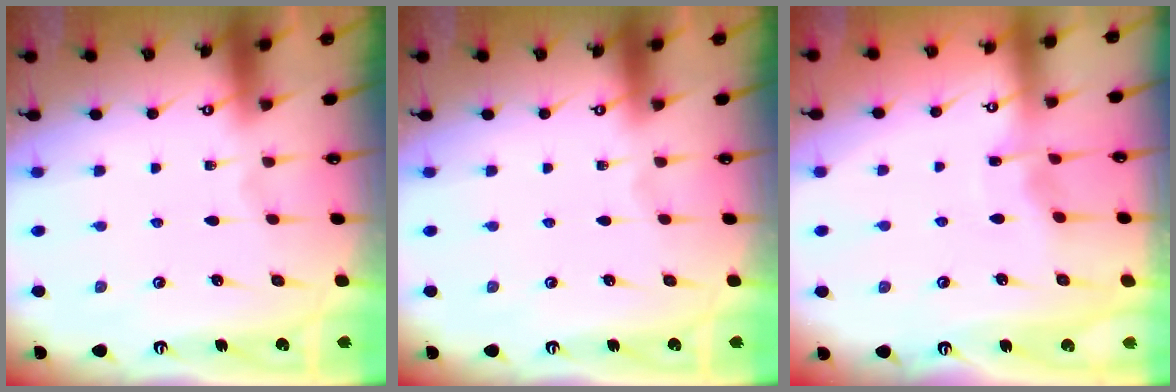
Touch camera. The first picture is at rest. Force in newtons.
{"total": 0.0}
{"total": 3.9, "press": 3.9, "slide": 0.6}